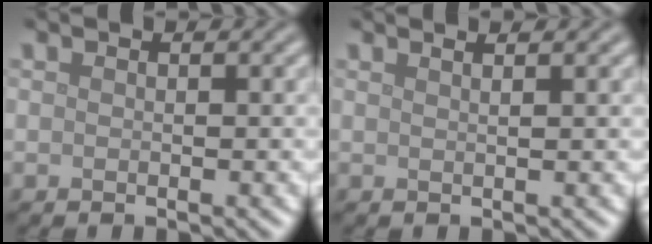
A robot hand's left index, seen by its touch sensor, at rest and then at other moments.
{"total": 2.6, "force": [1.6, 1.1, 1.7], "torque": [0.000, 0.008, -0.009]}